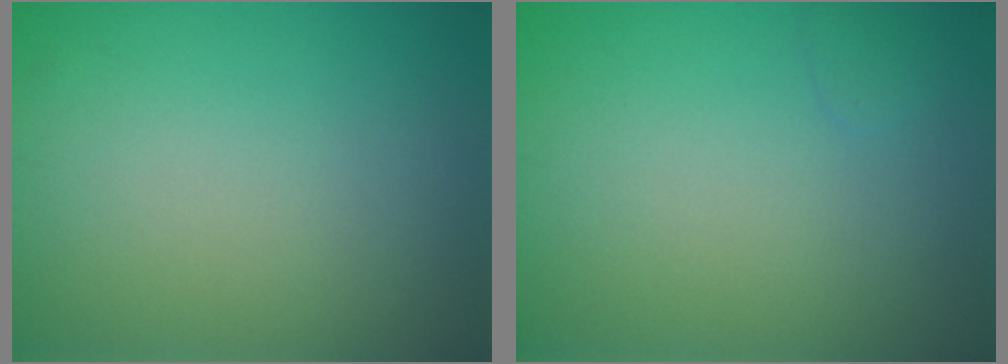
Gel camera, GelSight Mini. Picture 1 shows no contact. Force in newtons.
{"total": 0.6, "press": 0.6, "slide": 0.0}